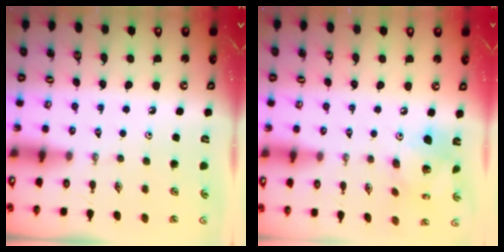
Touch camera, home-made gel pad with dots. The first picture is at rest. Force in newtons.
{"total": 12.3, "press": 12.2, "slide": 1.1}